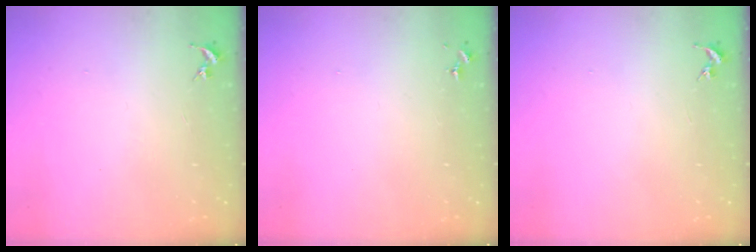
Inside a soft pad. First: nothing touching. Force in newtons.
{"total": 0.0}
{"total": 0.0}